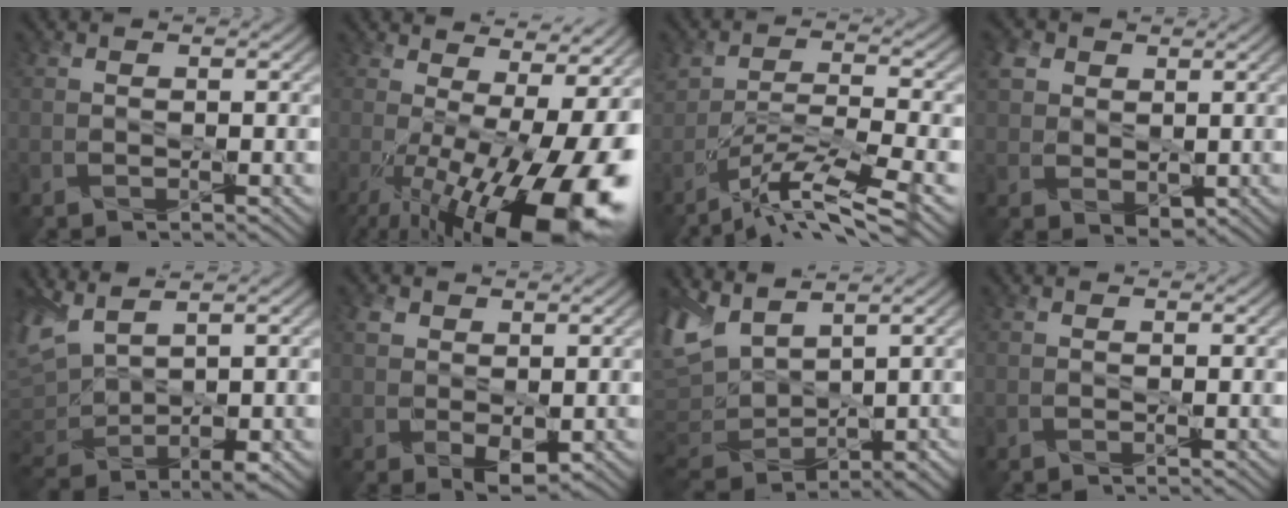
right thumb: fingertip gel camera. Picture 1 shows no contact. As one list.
[{"total": 18.6, "force": [-3.3, 7.4, 16.8], "torque": [-0.229, -0.028, -0.032]}, {"total": 8.0, "force": [-5.6, 1.7, 5.4], "torque": [-0.101, 0.004, -0.104]}, {"total": 5.5, "force": [1.6, 4.4, 2.8], "torque": [-0.084, 0.002, 0.032]}, {"total": 7.7, "force": [2.6, 3.8, 6.2], "torque": [-0.170, -0.007, 0.056]}, {"total": 3.7, "force": [0.5, 2.7, 2.5], "torque": [-0.057, -0.008, 0.013]}, {"total": 9.7, "force": [4.7, 5.2, 6.7], "torque": [-0.199, 0.000, 0.093]}, {"total": 0.0}]